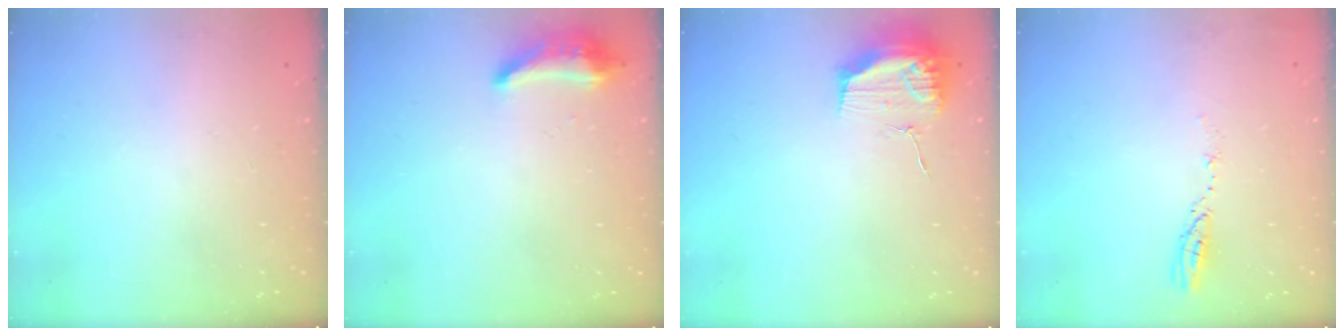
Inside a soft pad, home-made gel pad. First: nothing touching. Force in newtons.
{"total": 9.1, "press": 9.1, "slide": 0.7}
{"total": 12.4, "press": 12.4, "slide": 0.1}
{"total": 3.8, "press": 3.7, "slide": 0.3}